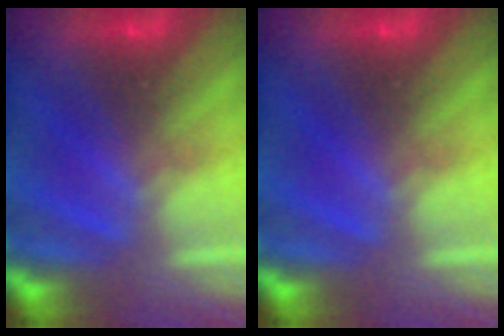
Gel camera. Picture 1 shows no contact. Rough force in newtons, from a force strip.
{"total": 0.0}